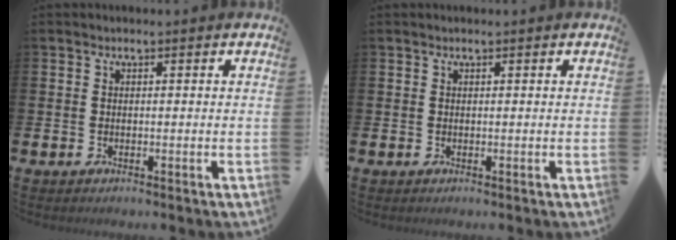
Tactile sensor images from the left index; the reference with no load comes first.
{"total": 0.0}